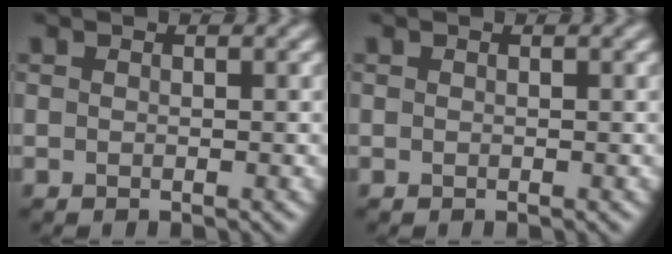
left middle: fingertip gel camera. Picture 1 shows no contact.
{"total": 0.0}